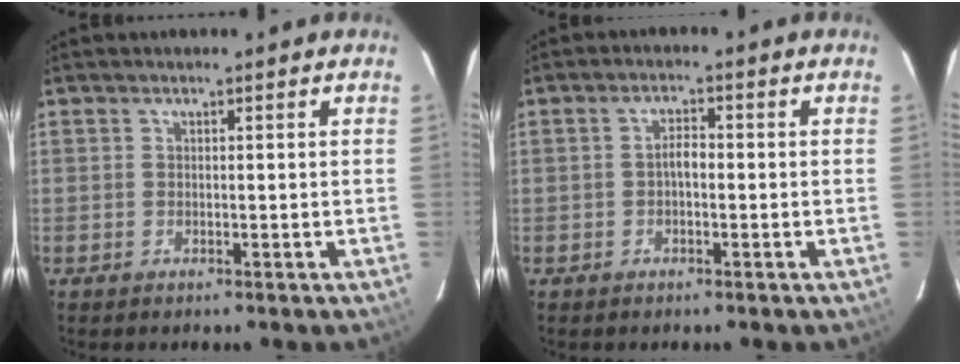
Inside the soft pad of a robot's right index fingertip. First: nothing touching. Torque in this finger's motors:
{"motor_torque": [0.59, 0.00, 0.32, 0.05]}